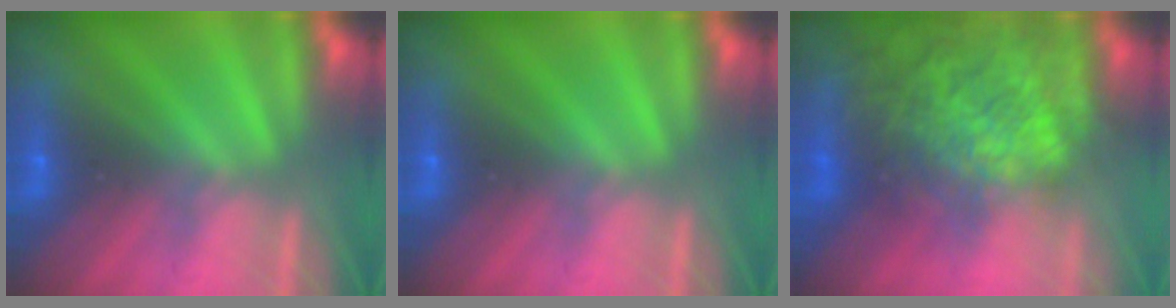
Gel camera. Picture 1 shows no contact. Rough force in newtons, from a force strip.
{"total": 0.0}
{"total": 11.5}